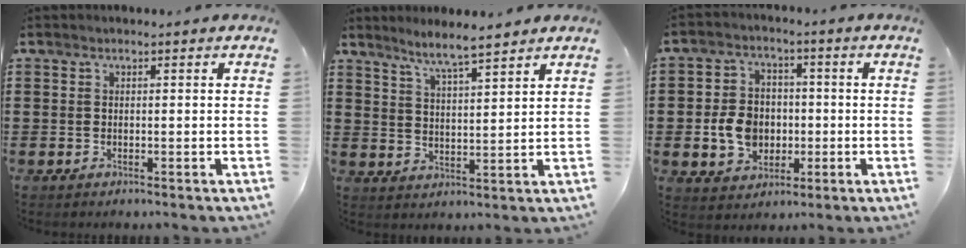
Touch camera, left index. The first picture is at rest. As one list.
[{"total": 4.9, "force": [4.4, -0.5, 2.1], "torque": [-0.056, -0.019, 0.076]}, {"total": 7.4, "force": [-1.0, 6.1, 4.0], "torque": [-0.092, 0.009, -0.020]}]